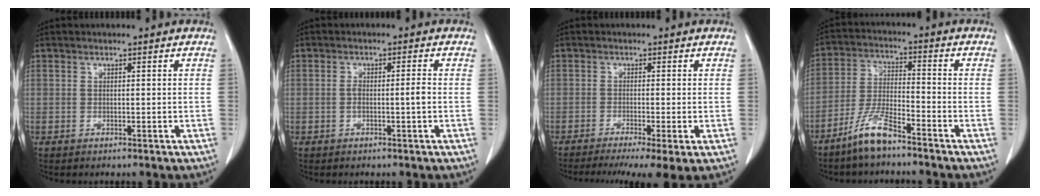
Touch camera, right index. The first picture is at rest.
{"total": 2.4, "force": [-0.5, 0.1, 2.3], "torque": [-0.043, 0.002, -0.009]}
{"total": 8.7, "force": [-6.0, 0.6, 6.3], "torque": [-0.090, -0.015, -0.096]}
{"total": 7.6, "force": [-5.8, 1.1, 4.7], "torque": [-0.106, -0.011, -0.118]}